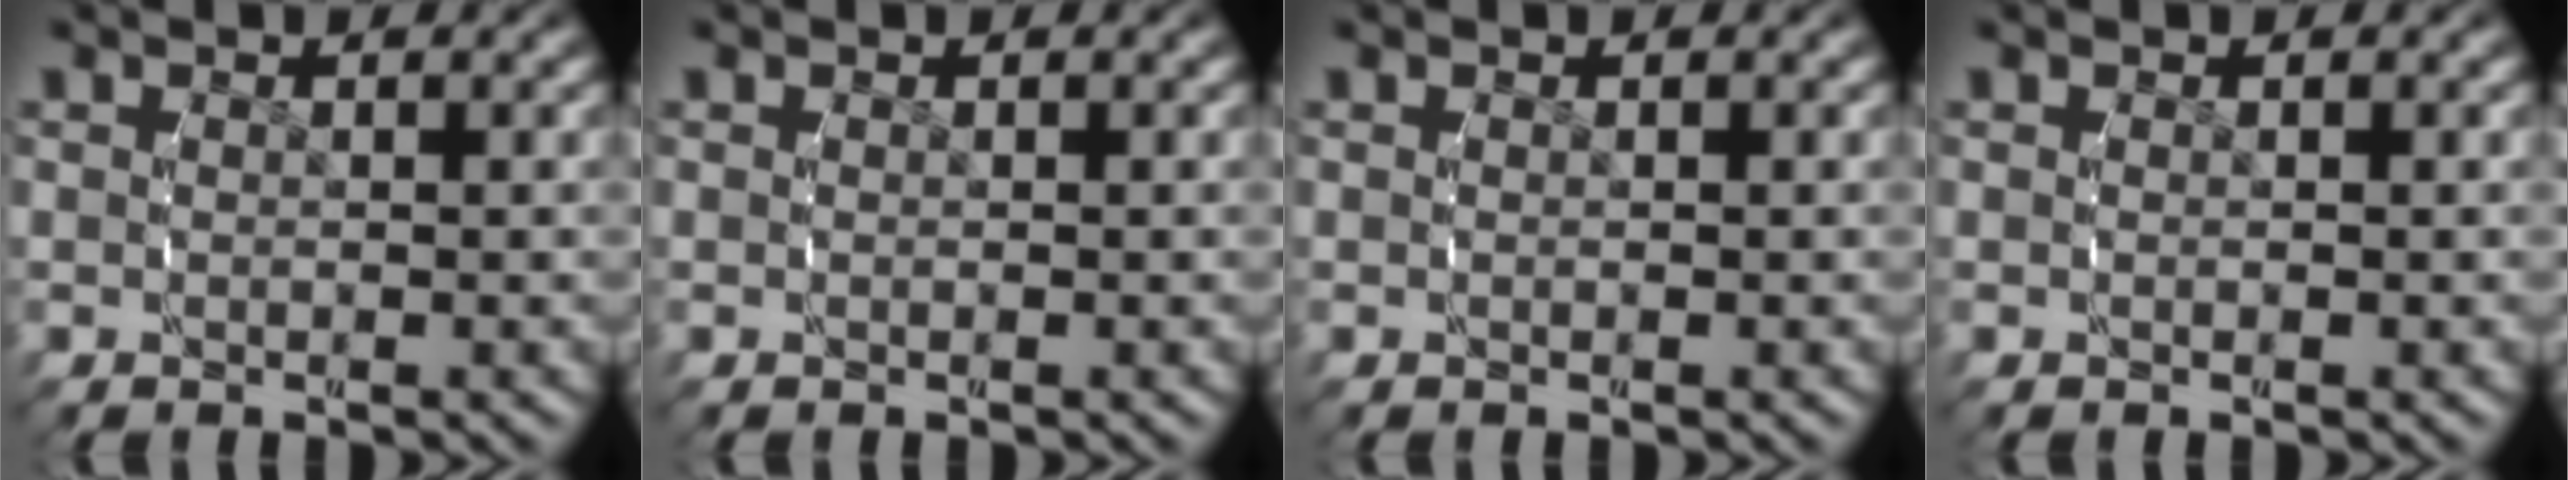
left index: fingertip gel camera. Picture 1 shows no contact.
{"total": 0.0}
{"total": 0.0}
{"total": 0.0}